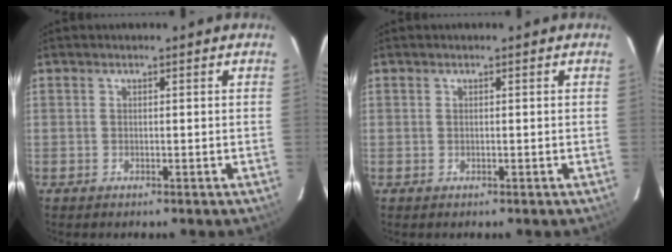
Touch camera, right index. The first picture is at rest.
{"total": 0.0}